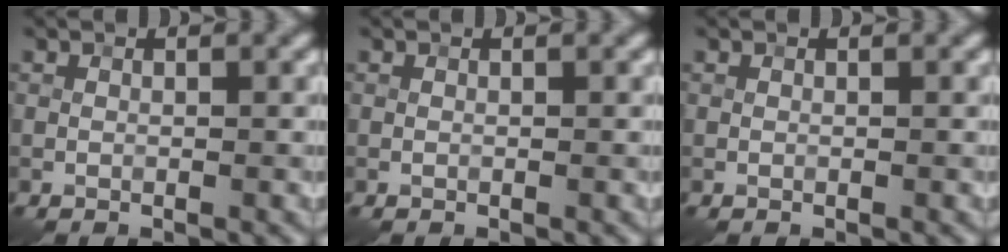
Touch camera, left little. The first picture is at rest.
{"total": 0.0}
{"total": 0.0}